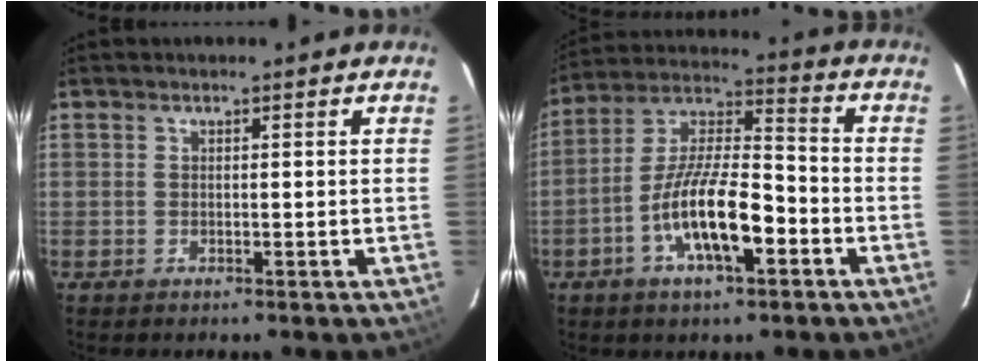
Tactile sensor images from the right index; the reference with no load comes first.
{"total": 14.5, "force": [-5.9, 4.6, 12.5], "torque": [-0.242, 0.003, -0.107]}